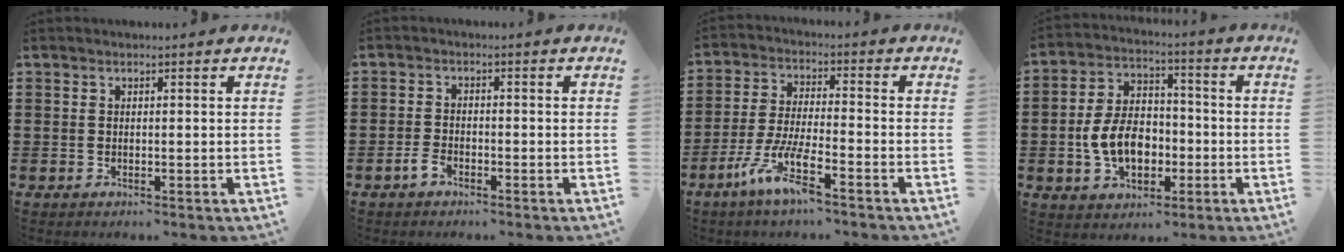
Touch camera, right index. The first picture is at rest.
{"total": 2.2, "force": [-1.6, 1.0, 1.2], "torque": [-0.032, -0.001, -0.033]}
{"total": 8.4, "force": [-5.4, 0.6, 6.4], "torque": [-0.159, -0.019, -0.109]}
{"total": 8.7, "force": [-1.9, 5.9, 6.0], "torque": [-0.121, 0.002, -0.040]}